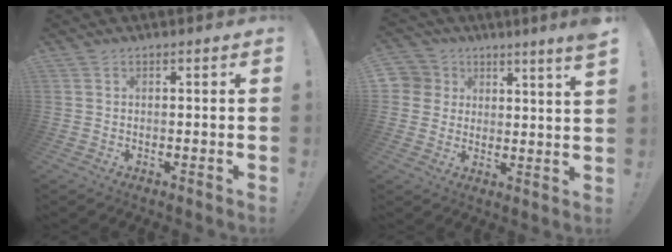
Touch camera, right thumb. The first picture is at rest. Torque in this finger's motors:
{"motor_torque": [0.06, 0.10, 0.36, 0.32, 0.12]}